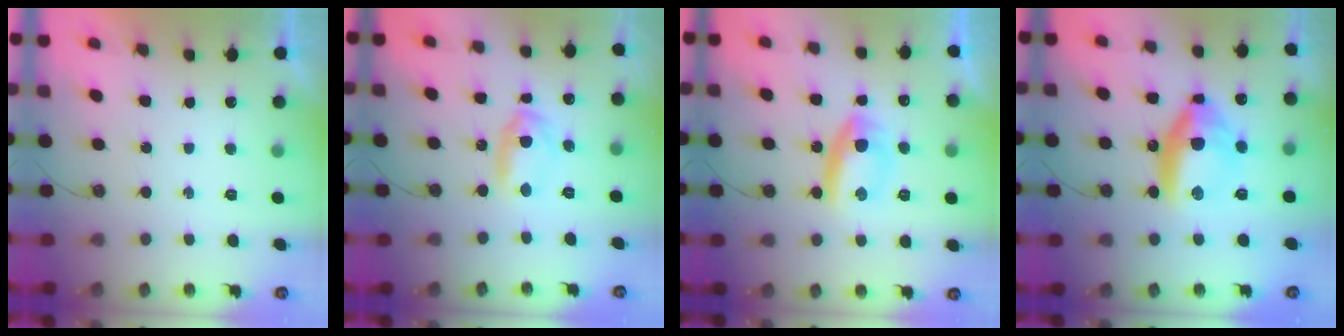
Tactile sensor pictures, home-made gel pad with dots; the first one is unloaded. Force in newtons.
{"total": 6.5, "press": 6.5, "slide": 0.9}
{"total": 9.1, "press": 8.9, "slide": 1.5}
{"total": 11.1, "press": 10.8, "slide": 2.4}